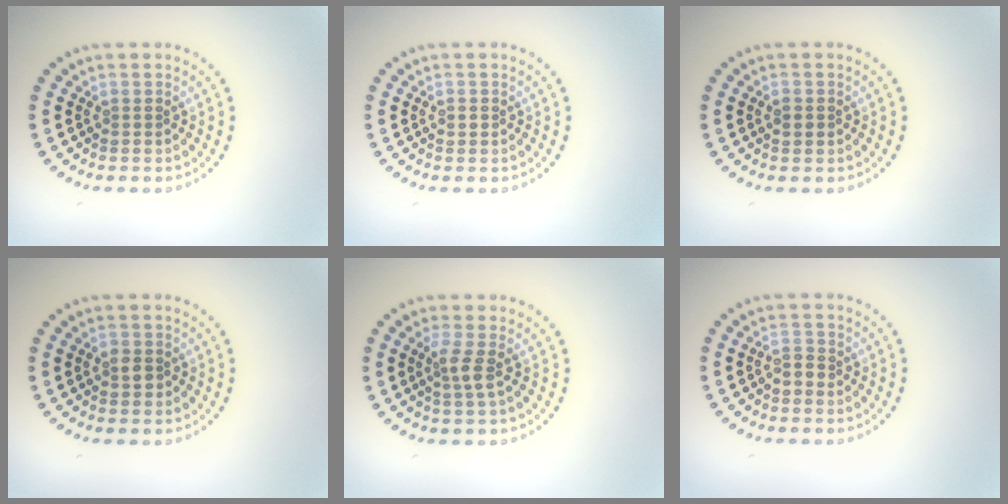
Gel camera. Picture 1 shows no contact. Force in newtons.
{"total": 0.9, "press": 0.8, "slide": 0.2}
{"total": 1.4, "press": 1.4, "slide": 0.1}
{"total": 1.3, "press": 1.3, "slide": 0.3}
{"total": 1.7, "press": 1.4, "slide": 1.0}
{"total": 1.2, "press": 1.2, "slide": 0.4}